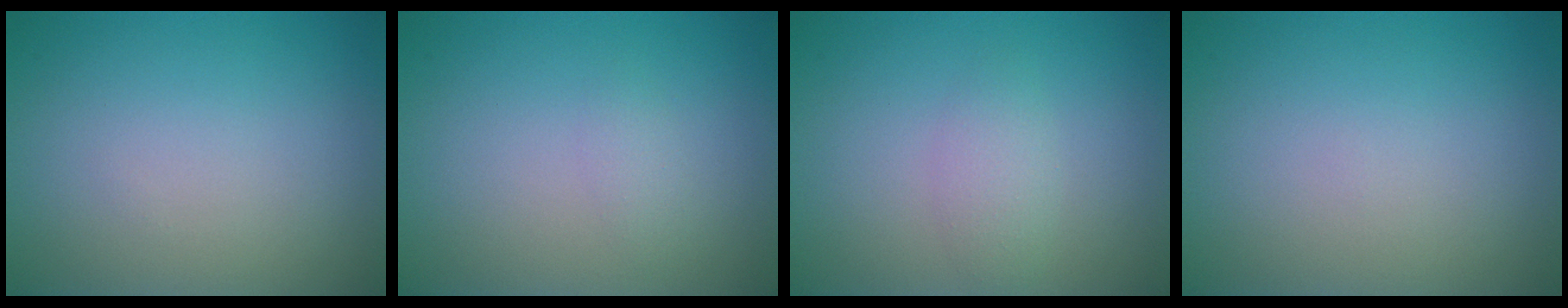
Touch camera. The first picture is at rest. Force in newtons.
{"total": 2.1, "press": 2.1, "slide": 0.2}
{"total": 1.7, "press": 1.7, "slide": 0.1}
{"total": 0.0}